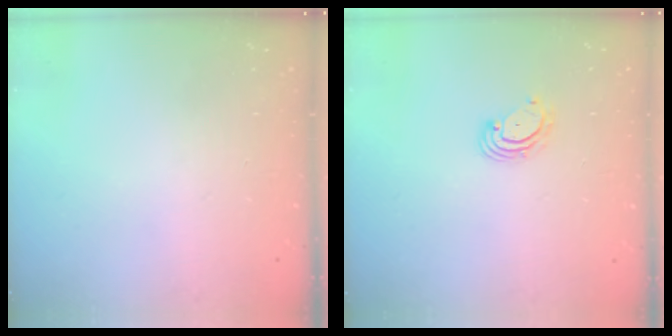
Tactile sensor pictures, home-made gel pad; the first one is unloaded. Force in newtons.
{"total": 3.2, "press": 3.1, "slide": 0.4}